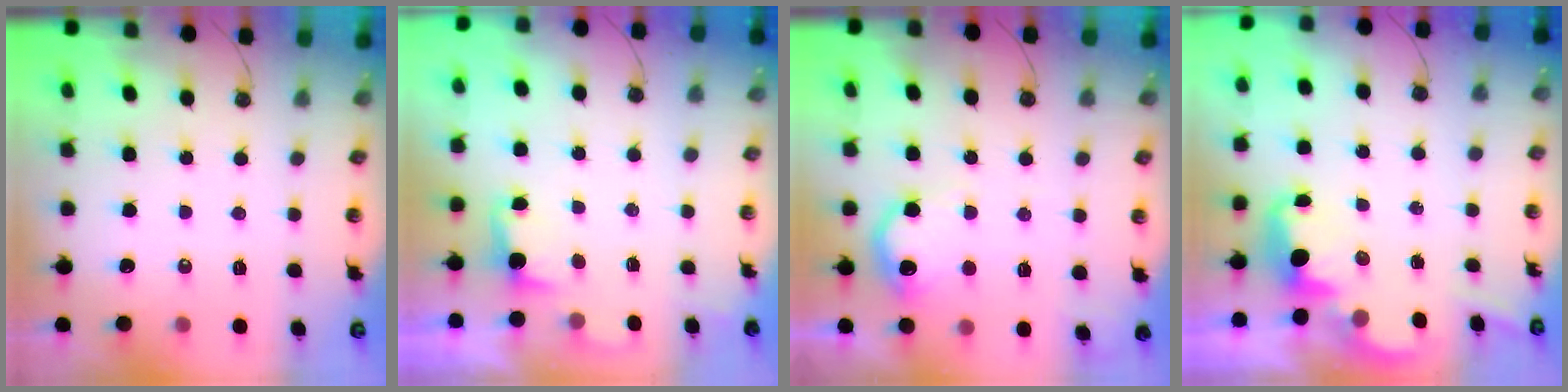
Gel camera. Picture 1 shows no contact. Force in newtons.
{"total": 1.4, "press": 1.1, "slide": 0.8}
{"total": 12.9, "press": 12.8, "slide": 0.8}
{"total": 2.6, "press": 2.6, "slide": 0.4}